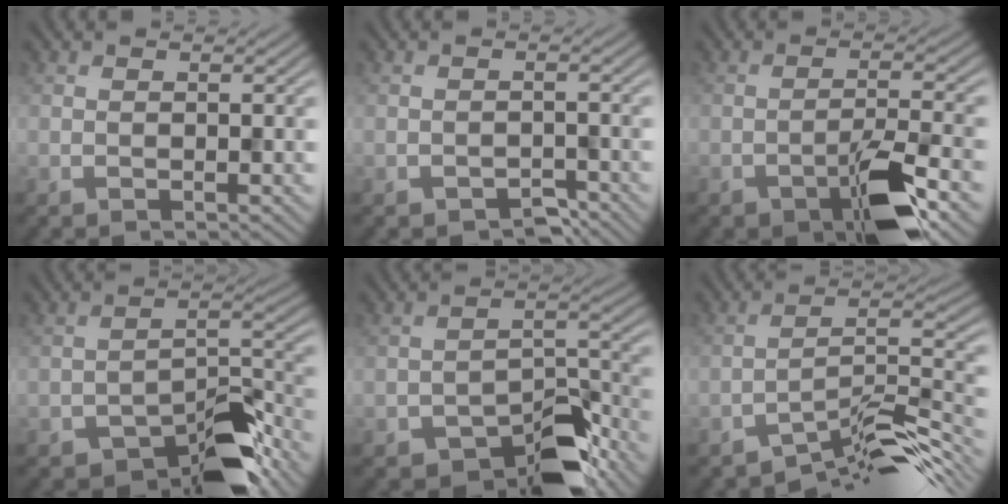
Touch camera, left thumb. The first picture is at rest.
{"total": 2.1, "force": [-1.7, 0.9, 0.8], "torque": [-0.011, 0.001, -0.028]}
{"total": 7.2, "force": [-4.1, 2.0, 5.6], "torque": [-0.097, 0.004, -0.072]}
{"total": 9.1, "force": [-6.6, 3.6, 5.1], "torque": [-0.058, 0.004, -0.121]}
{"total": 8.8, "force": [-6.5, 3.7, 4.7], "torque": [-0.054, -0.002, -0.115]}
{"total": 10.0, "force": [-8.0, 1.9, 5.8], "torque": [-0.089, 0.012, -0.141]}